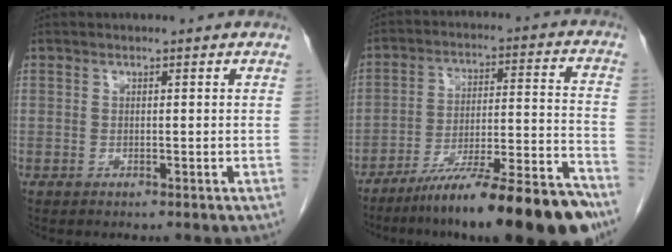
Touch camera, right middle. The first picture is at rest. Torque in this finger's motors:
{"motor_torque": [1.16, -0.98, 0.41, 0.18]}